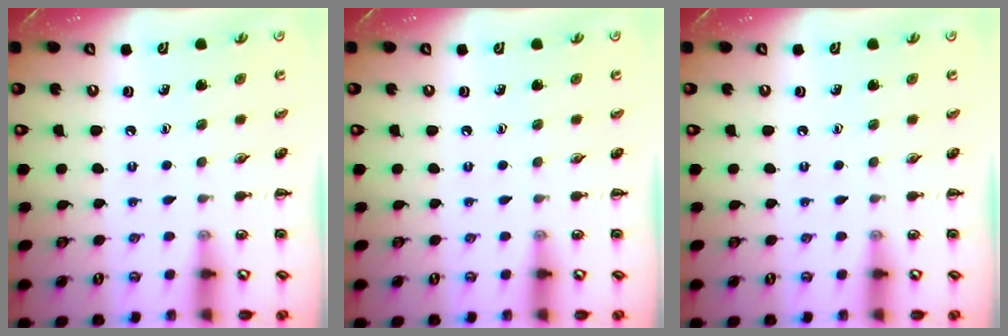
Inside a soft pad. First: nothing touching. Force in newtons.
{"total": 0.0}
{"total": 0.0}